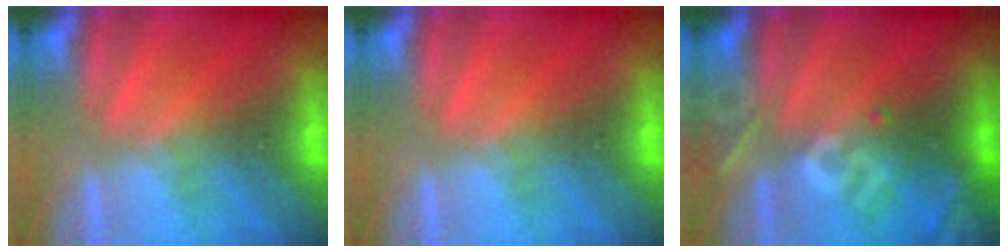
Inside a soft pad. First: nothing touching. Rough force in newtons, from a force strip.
{"total": 0.0}
{"total": 2.7}